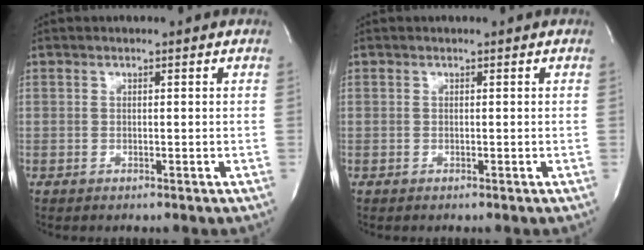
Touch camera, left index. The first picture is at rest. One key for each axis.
{"total": 0.0}